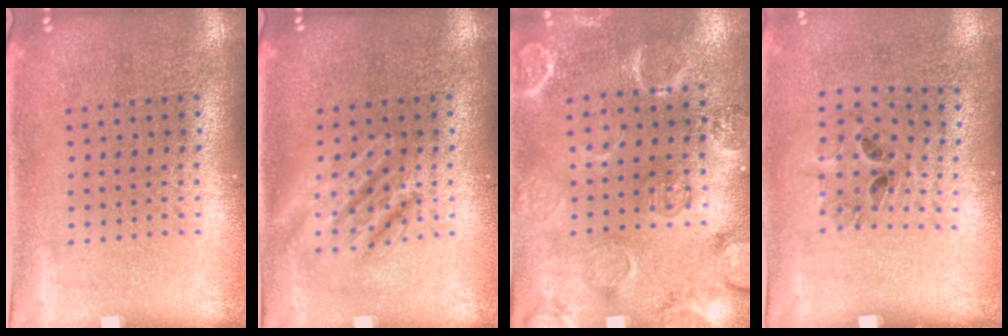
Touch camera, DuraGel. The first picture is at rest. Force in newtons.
{"total": 2.7, "press": 2.6, "slide": 0.4}
{"total": 2.5, "press": 2.2, "slide": 1.1}
{"total": 1.3, "press": 0.7, "slide": 1.2}